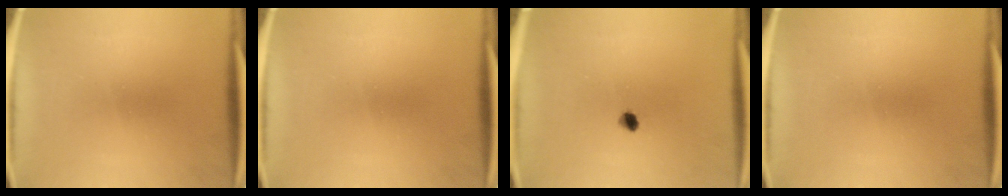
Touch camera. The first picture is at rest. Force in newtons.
{"total": 0.0}
{"total": 1.9}
{"total": 0.0}